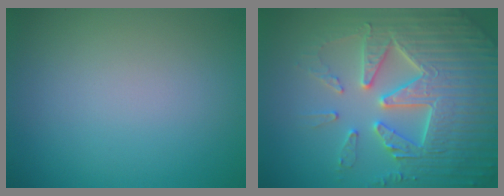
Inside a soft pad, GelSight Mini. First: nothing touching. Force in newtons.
{"total": 7.6, "press": 7.5, "slide": 1.5}